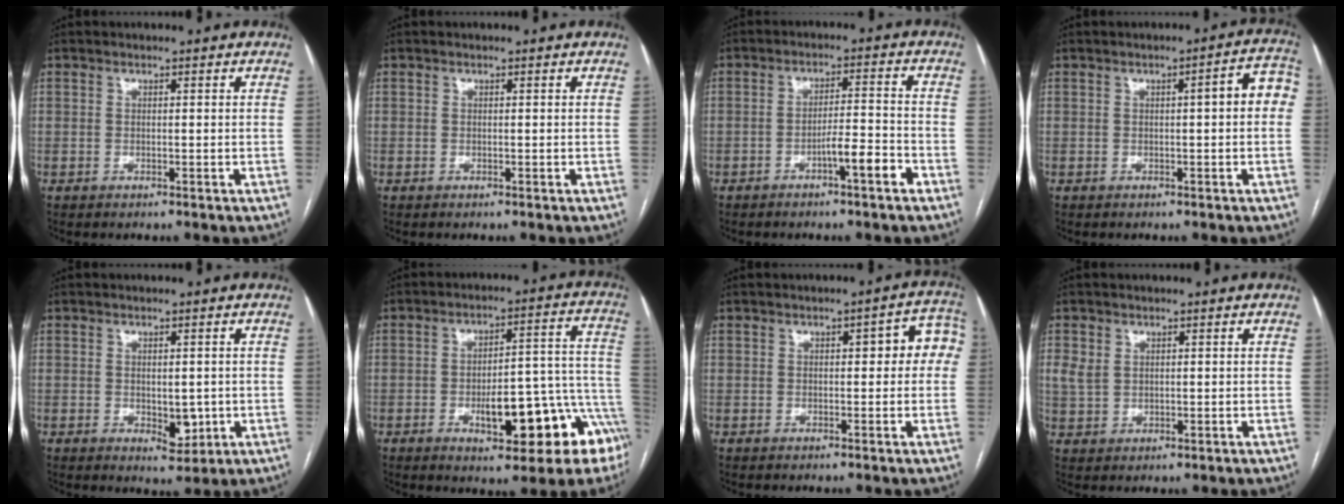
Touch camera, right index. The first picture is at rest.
{"total": 0.0}
{"total": 5.2, "force": [-3.0, 0.3, 4.3], "torque": [-0.061, 0.006, -0.050]}
{"total": 5.3, "force": [0.3, 0.9, 5.2], "torque": [-0.057, 0.020, -0.002]}
{"total": 3.9, "force": [-0.6, 2.1, 3.2], "torque": [-0.040, -0.008, 0.003]}
{"total": 15.9, "force": [-7.1, 5.3, 13.3], "torque": [-0.095, 0.048, -0.081]}
{"total": 5.9, "force": [0.9, 2.2, 5.4], "torque": [-0.050, 0.031, 0.005]}
{"total": 3.3, "force": [1.2, 2.6, 1.6], "torque": [-0.035, 0.007, 0.031]}